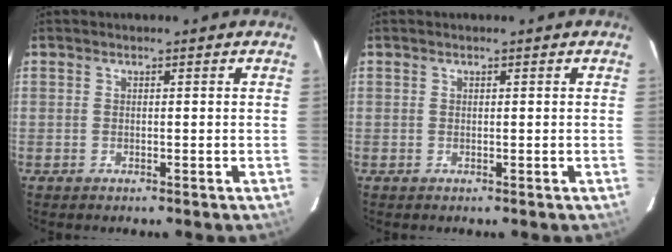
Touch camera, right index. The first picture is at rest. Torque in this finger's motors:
{"motor_torque": [0.12, 0.09, -0.01, -0.01]}